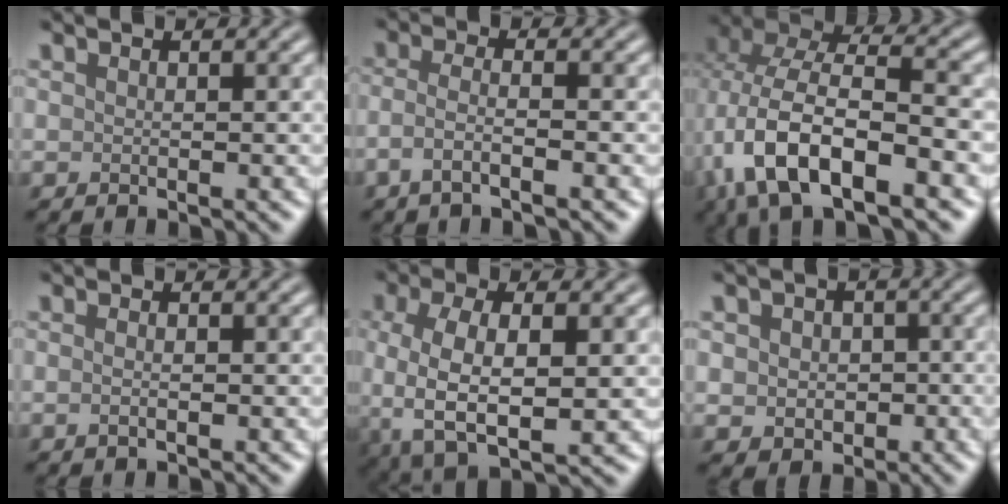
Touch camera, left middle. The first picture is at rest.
{"total": 2.9, "force": [-1.4, 0.8, 2.4], "torque": [-0.042, 0.003, -0.041]}
{"total": 11.8, "force": [-3.4, 5.5, 9.8], "torque": [-0.198, -0.001, -0.066]}
{"total": 1.0, "force": [-0.1, 0.3, 0.9], "torque": [-0.015, -0.005, -0.003]}
{"total": 7.7, "force": [-1.4, 3.7, 6.6], "torque": [-0.145, -0.017, -0.022]}
{"total": 3.7, "force": [-0.1, 3.2, 2.0], "torque": [-0.023, 0.001, -0.008]}